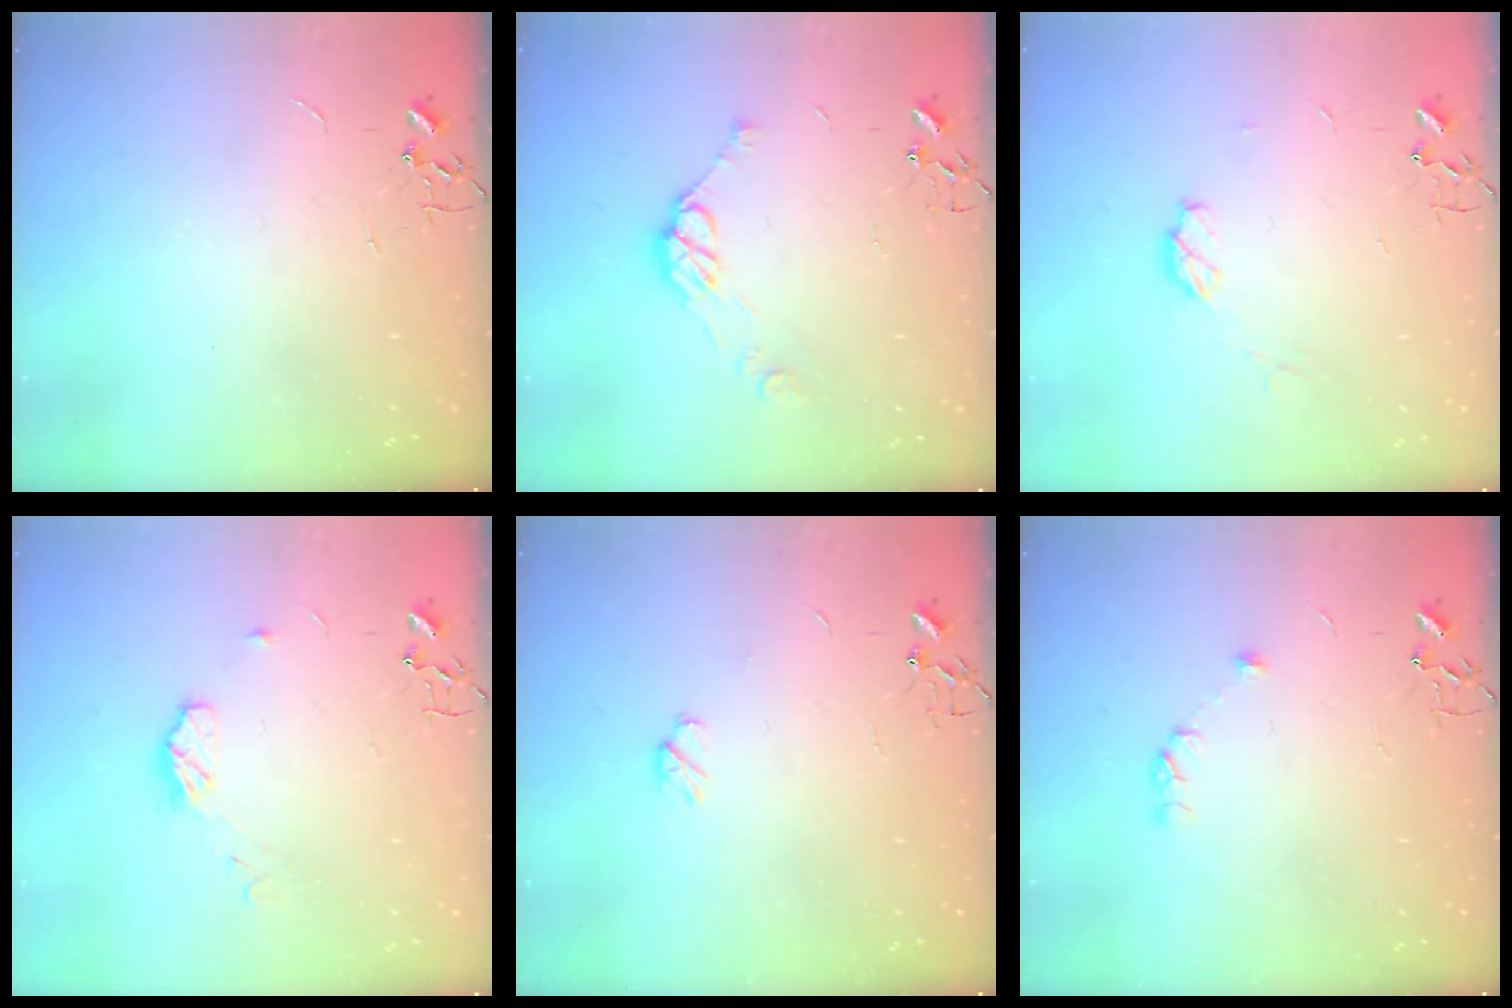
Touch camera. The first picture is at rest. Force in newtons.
{"total": 9.0, "press": 9.0, "slide": 0.7}
{"total": 5.5, "press": 5.5, "slide": 0.3}
{"total": 7.4, "press": 7.4, "slide": 0.6}
{"total": 4.6, "press": 4.6, "slide": 0.7}
{"total": 5.4, "press": 5.3, "slide": 0.7}